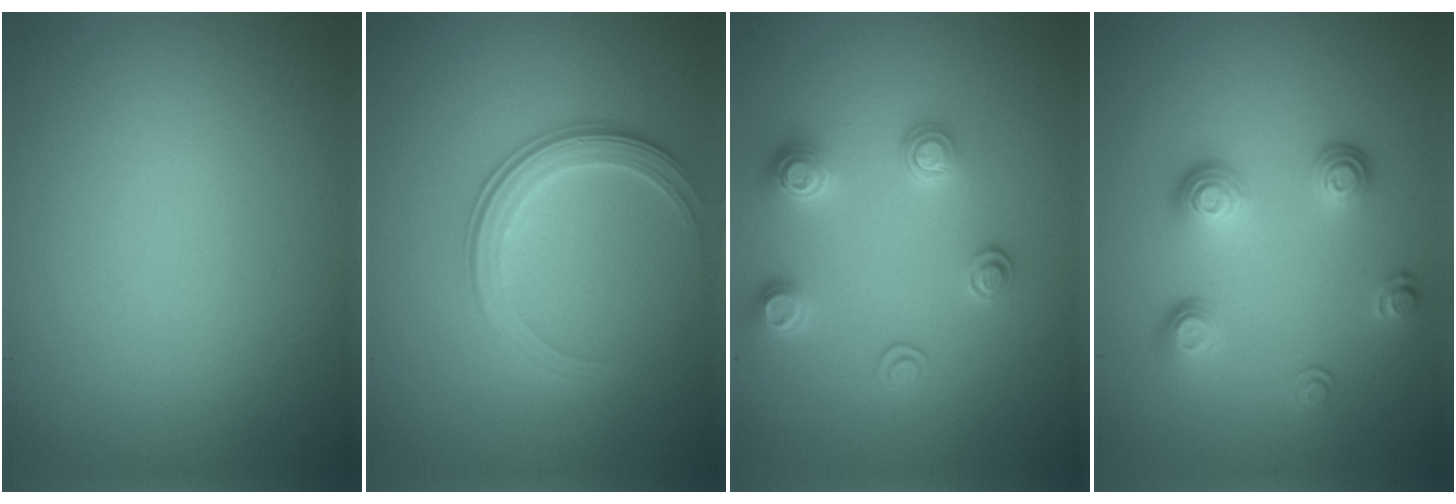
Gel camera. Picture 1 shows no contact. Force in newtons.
{"total": 3.1, "press": 2.7, "slide": 1.4}
{"total": 2.6, "press": 2.6, "slide": 0.4}
{"total": 3.5, "press": 2.6, "slide": 2.4}